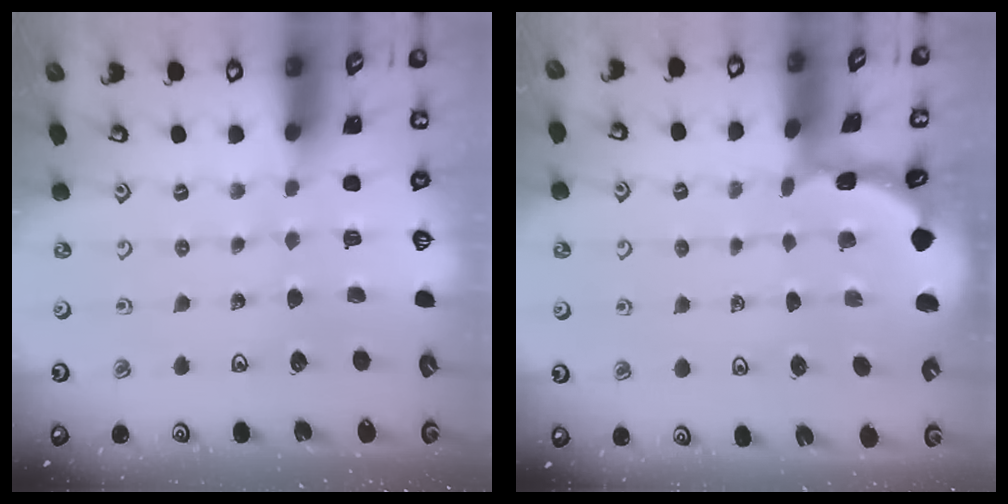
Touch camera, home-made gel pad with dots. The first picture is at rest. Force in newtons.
{"total": 1.1, "press": 1.1, "slide": 0.1}